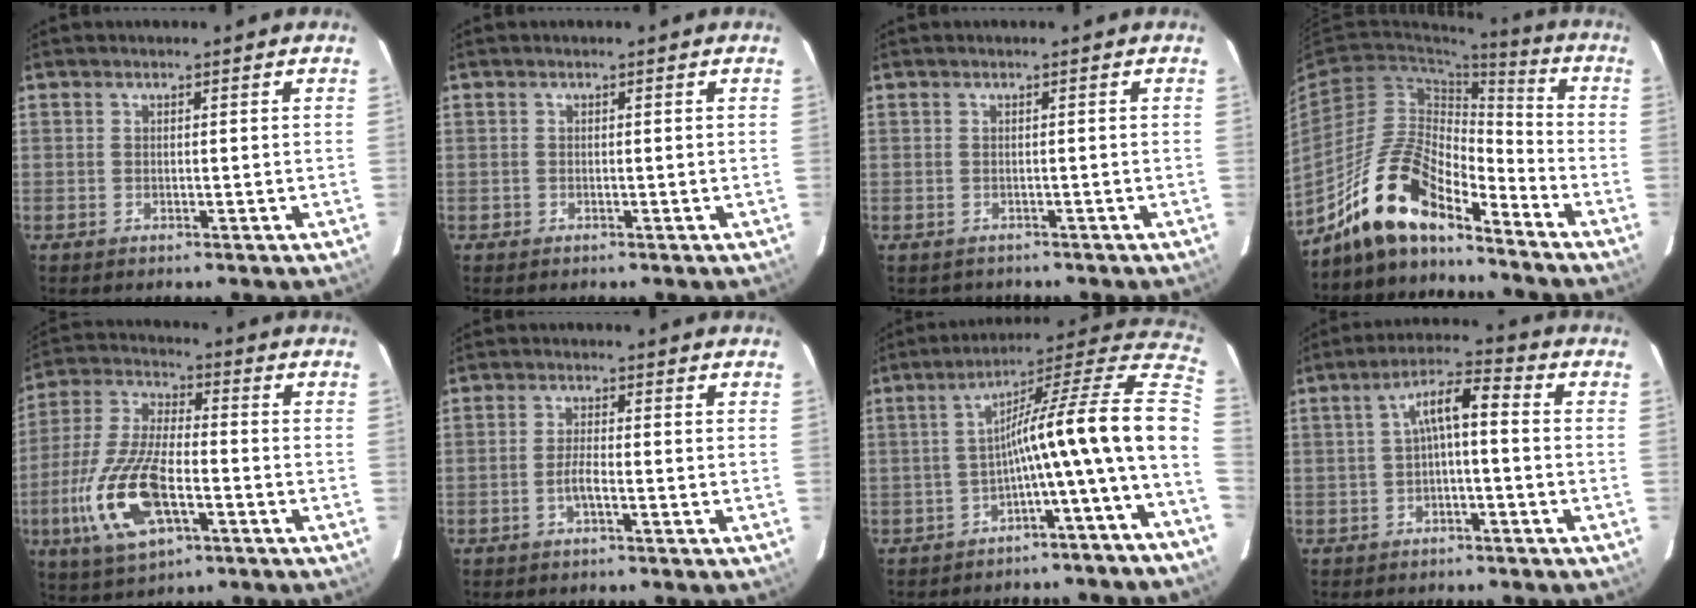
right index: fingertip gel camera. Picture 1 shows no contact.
{"total": 0.8, "force": [-0.4, 0.6, -0.1], "torque": [0.001, 0.003, -0.007]}
{"total": 1.6, "force": [-1.4, 0.8, 0.1], "torque": [-0.004, 0.003, -0.014]}
{"total": 15.6, "force": [-12.2, 4.9, 8.4], "torque": [-0.165, 0.007, -0.234]}
{"total": 16.8, "force": [-5.8, 7.0, 14.2], "torque": [-0.313, -0.011, -0.107]}
{"total": 2.4, "force": [-1.2, 0.4, 2.1], "torque": [-0.045, 0.002, -0.025]}
{"total": 15.7, "force": [-2.5, -1.0, 15.5], "torque": [-0.187, -0.002, -0.049]}
{"total": 6.1, "force": [-1.1, 1.6, 5.8], "torque": [-0.114, 0.022, -0.017]}